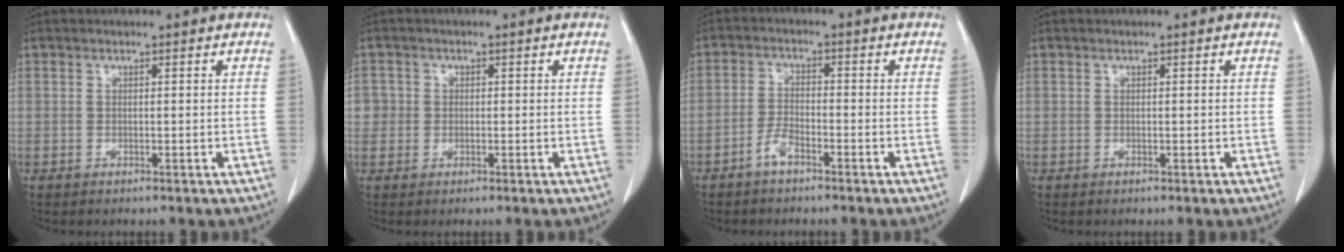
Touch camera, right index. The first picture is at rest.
{"total": 2.6, "force": [0.1, 2.6, 0.1], "torque": [0.014, 0.007, 0.000]}
{"total": 3.2, "force": [-2.3, 0.9, 2.0], "torque": [-0.042, 0.004, -0.047]}
{"total": 0.0}